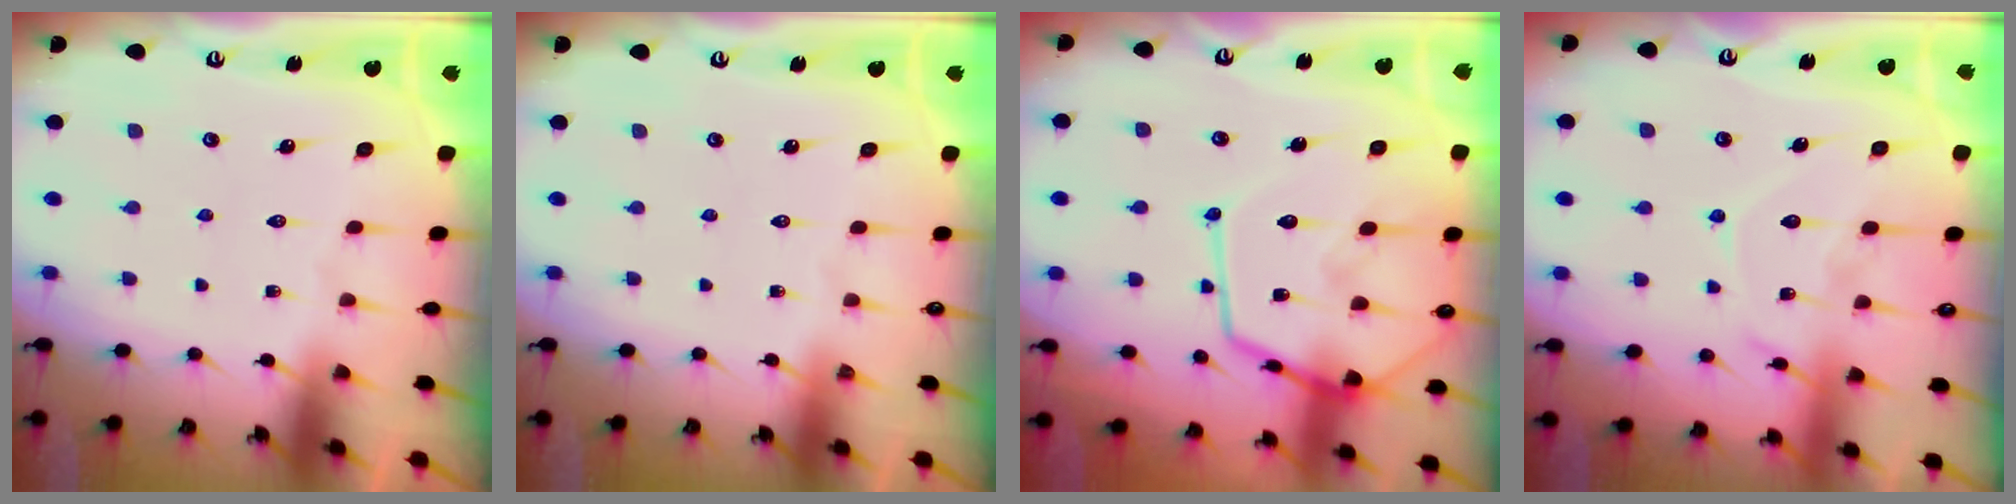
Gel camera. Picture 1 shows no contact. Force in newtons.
{"total": 0.0}
{"total": 18.4, "press": 18.3, "slide": 1.7}
{"total": 11.7, "press": 11.6, "slide": 0.9}